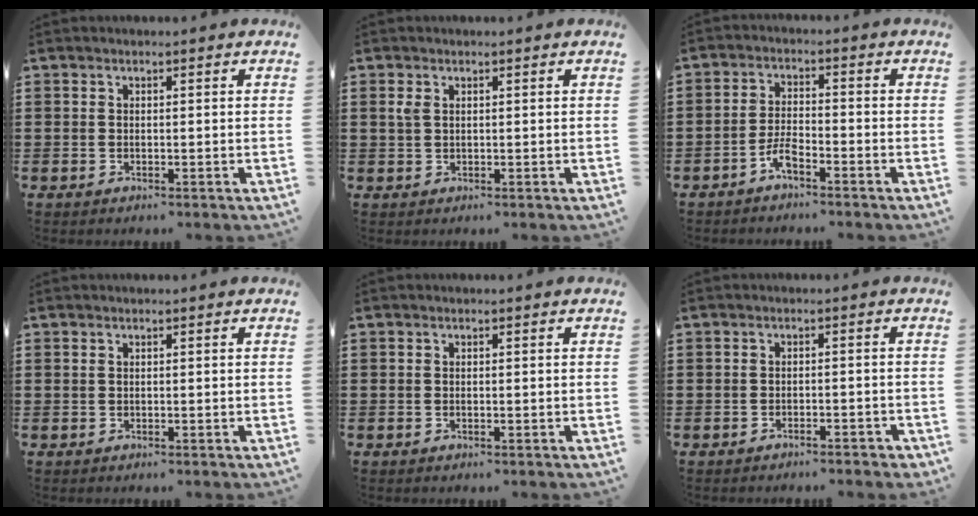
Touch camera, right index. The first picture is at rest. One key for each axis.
{"total": 1.6, "fx": 0.6, "fy": 1.0, "fz": 1.1, "tx": -0.026, "ty": 0.006, "tz": 0.010}
{"total": 3.4, "fx": -2.7, "fy": 0.7, "fz": 2.0, "tx": -0.052, "ty": 0.003, "tz": -0.056}
{"total": 0.0}
{"total": 0.0}
{"total": 1.5, "fx": -1.5, "fy": 0.1, "fz": 0.4, "tx": -0.011, "ty": 0.002, "tz": -0.031}